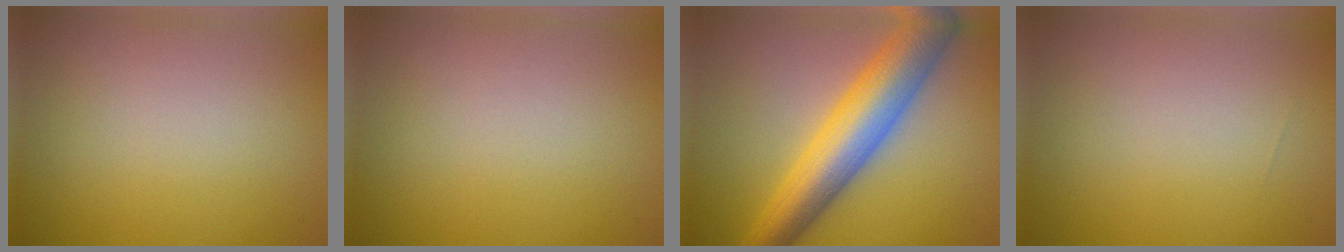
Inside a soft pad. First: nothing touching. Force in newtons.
{"total": 0.0}
{"total": 9.0, "press": 9.0, "slide": 0.2}
{"total": 0.0}